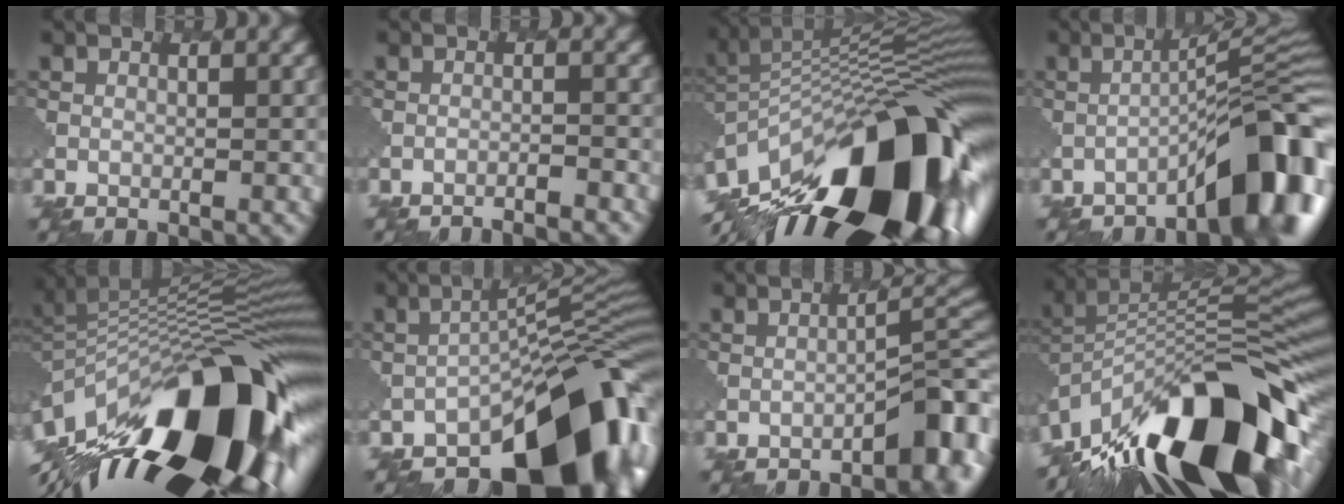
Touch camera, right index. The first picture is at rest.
{"total": 3.0, "force": [-2.9, 0.2, 0.8], "torque": [-0.006, 0.010, -0.043]}
{"total": 17.0, "force": [-8.8, 6.7, 13.0], "torque": [-0.206, 0.026, -0.163]}
{"total": 9.4, "force": [-5.2, 1.6, 7.7], "torque": [-0.098, 0.028, -0.082]}
{"total": 16.9, "force": [-6.9, 7.0, 13.7], "torque": [-0.213, 0.021, -0.134]}
{"total": 14.8, "force": [-8.7, 6.3, 10.2], "torque": [-0.102, 0.007, -0.151]}
{"total": 4.9, "force": [-2.7, 1.0, 3.9], "torque": [-0.046, 0.021, -0.039]}
{"total": 15.6, "force": [-7.7, 6.8, 11.7], "torque": [-0.200, 0.022, -0.149]}